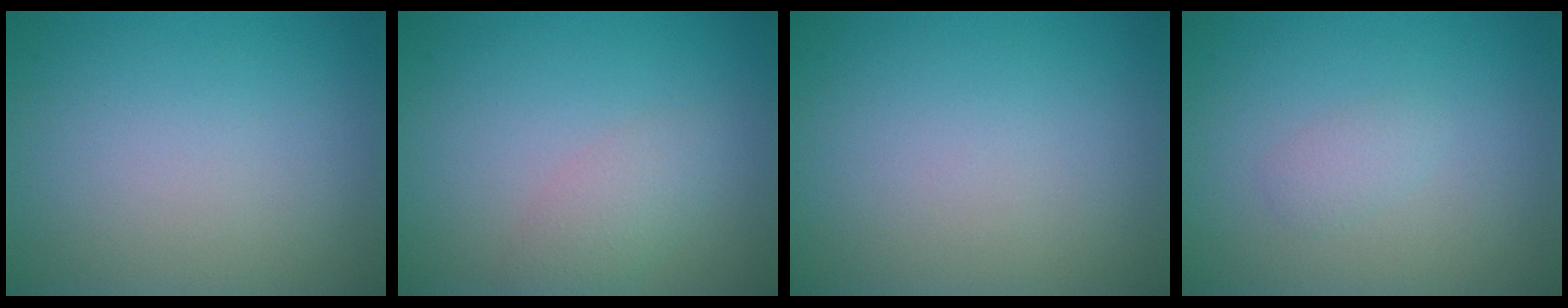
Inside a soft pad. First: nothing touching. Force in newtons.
{"total": 2.1, "press": 2.1, "slide": 0.1}
{"total": 0.0}
{"total": 1.1, "press": 1.1, "slide": 0.1}